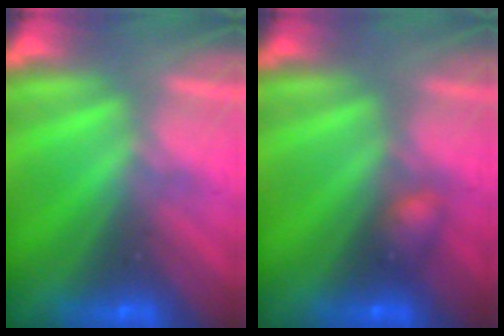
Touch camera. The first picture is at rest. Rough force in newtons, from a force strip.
{"total": 2.2}